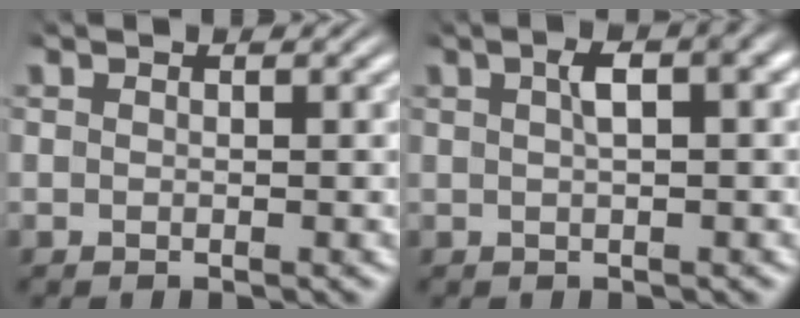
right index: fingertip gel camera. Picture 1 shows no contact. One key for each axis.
{"total": 2.2, "fx": 0.4, "fy": 0.1, "fz": 2.1, "tx": -0.031, "ty": 0.014, "tz": 0.005}